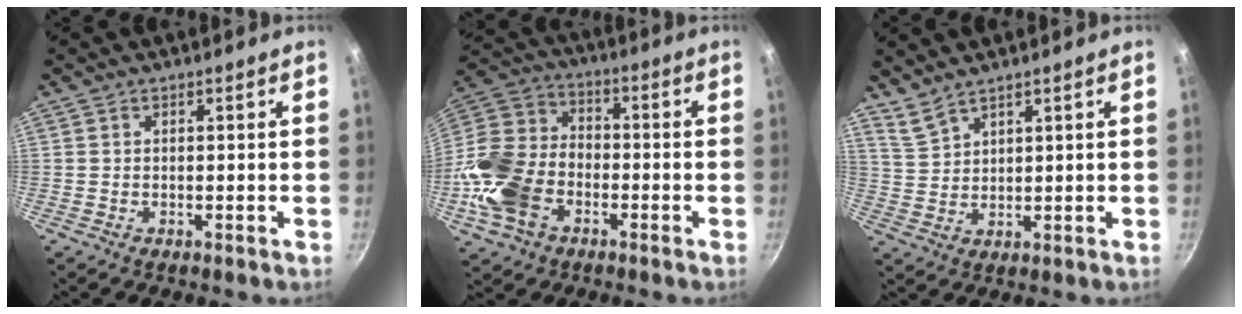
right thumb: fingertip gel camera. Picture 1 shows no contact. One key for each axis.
{"total": 17.4, "fx": -6.3, "fy": 12.3, "fz": 10.5, "tx": -0.204, "ty": 0.042, "tz": -0.139}
{"total": 4.0, "fx": 3.7, "fy": 1.0, "fz": 1.3, "tx": -0.027, "ty": -0.018, "tz": 0.084}